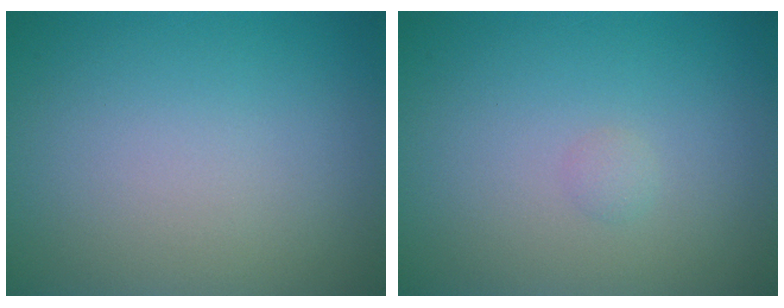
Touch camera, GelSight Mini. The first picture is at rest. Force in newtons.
{"total": 0.6, "press": 0.6, "slide": 0.0}